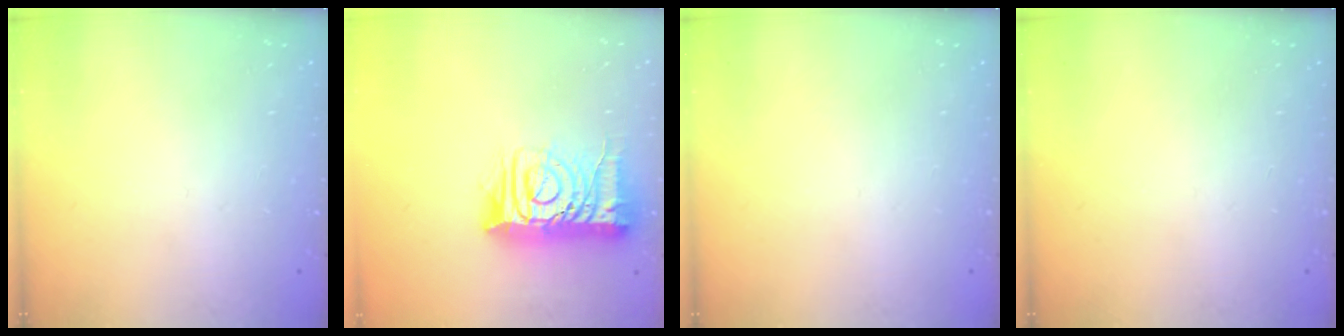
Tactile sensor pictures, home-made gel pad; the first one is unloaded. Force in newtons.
{"total": 13.2, "press": 13.1, "slide": 1.8}
{"total": 0.0}
{"total": 0.0}